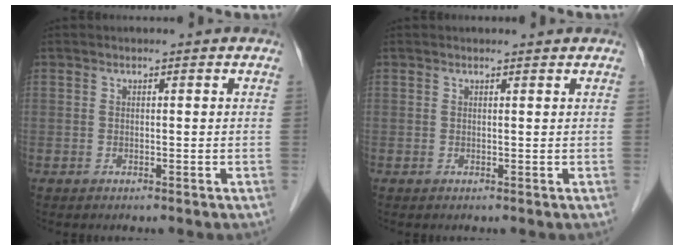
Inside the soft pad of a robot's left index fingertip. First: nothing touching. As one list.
[{"total": 0.8, "force": [0.8, -0.1, 0.0], "torque": [-0.008, -0.002, 0.010]}]